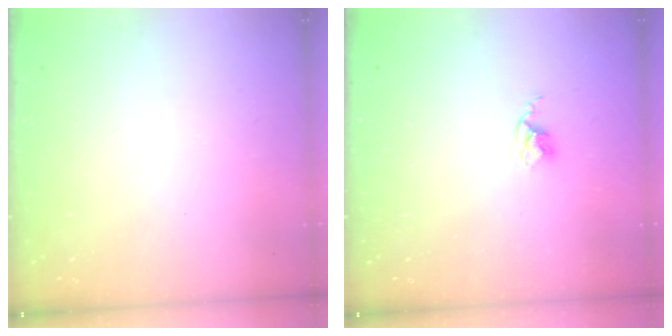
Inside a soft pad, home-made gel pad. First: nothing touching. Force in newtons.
{"total": 2.6, "press": 2.6, "slide": 0.4}